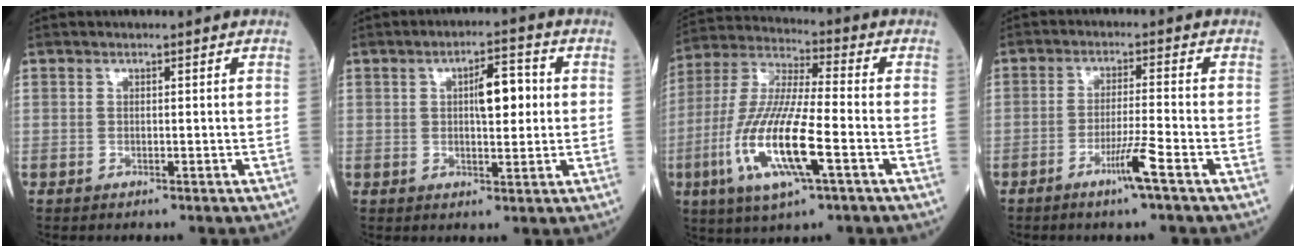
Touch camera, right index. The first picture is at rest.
{"total": 6.0, "force": [1.0, 1.9, 5.6], "torque": [-0.086, 0.011, 0.015]}
{"total": 16.1, "force": [-5.1, 2.3, 15.1], "torque": [-0.317, -0.017, -0.096]}
{"total": 5.2, "force": [-3.0, -0.9, 4.1], "torque": [-0.074, -0.010, -0.060]}